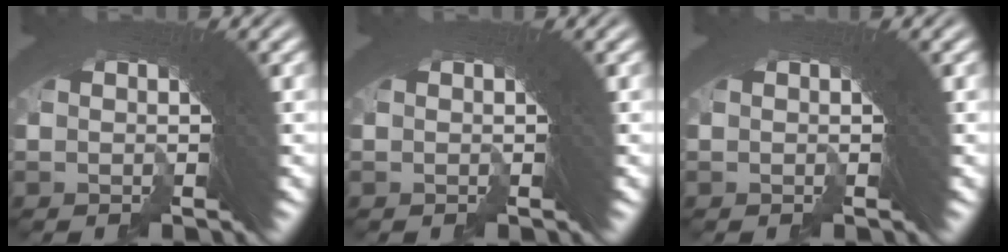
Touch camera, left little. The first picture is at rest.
{"total": 0.0}
{"total": 0.0}